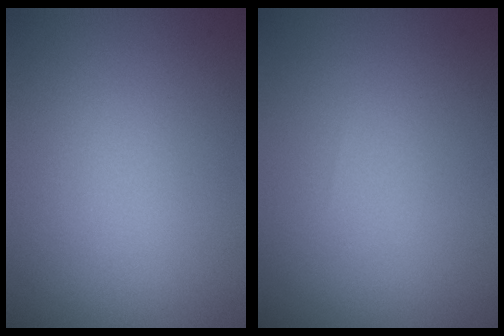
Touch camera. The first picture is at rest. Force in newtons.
{"total": 0.0}